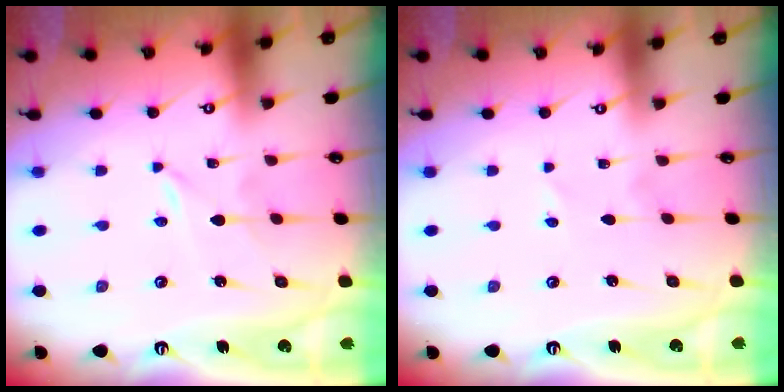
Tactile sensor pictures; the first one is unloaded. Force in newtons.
{"total": 2.5, "press": 2.5, "slide": 0.2}